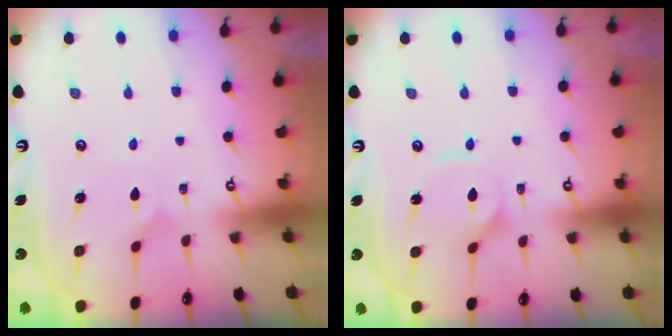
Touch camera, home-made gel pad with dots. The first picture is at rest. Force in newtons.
{"total": 2.9, "press": 2.9, "slide": 0.4}